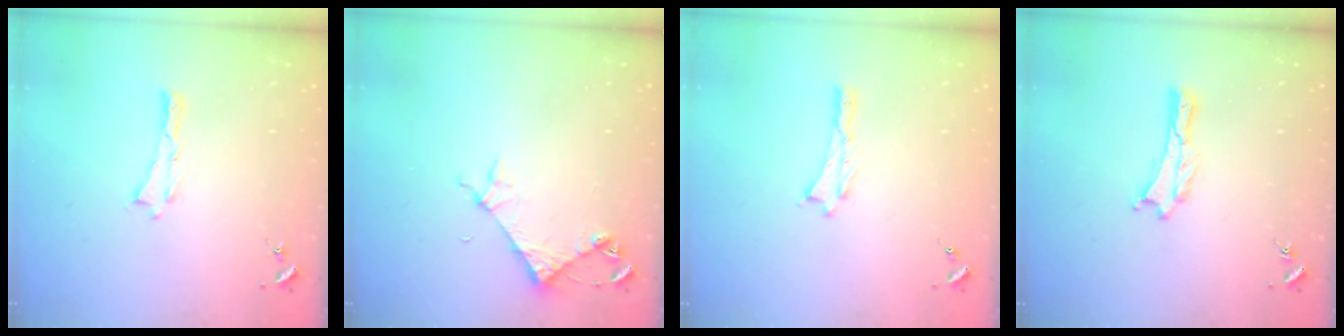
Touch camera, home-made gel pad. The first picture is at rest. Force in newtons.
{"total": 4.6, "press": 4.6, "slide": 0.3}
{"total": 0.0}
{"total": 0.0}